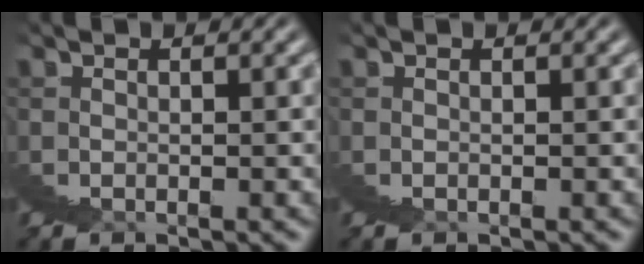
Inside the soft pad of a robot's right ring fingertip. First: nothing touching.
{"total": 0.0}